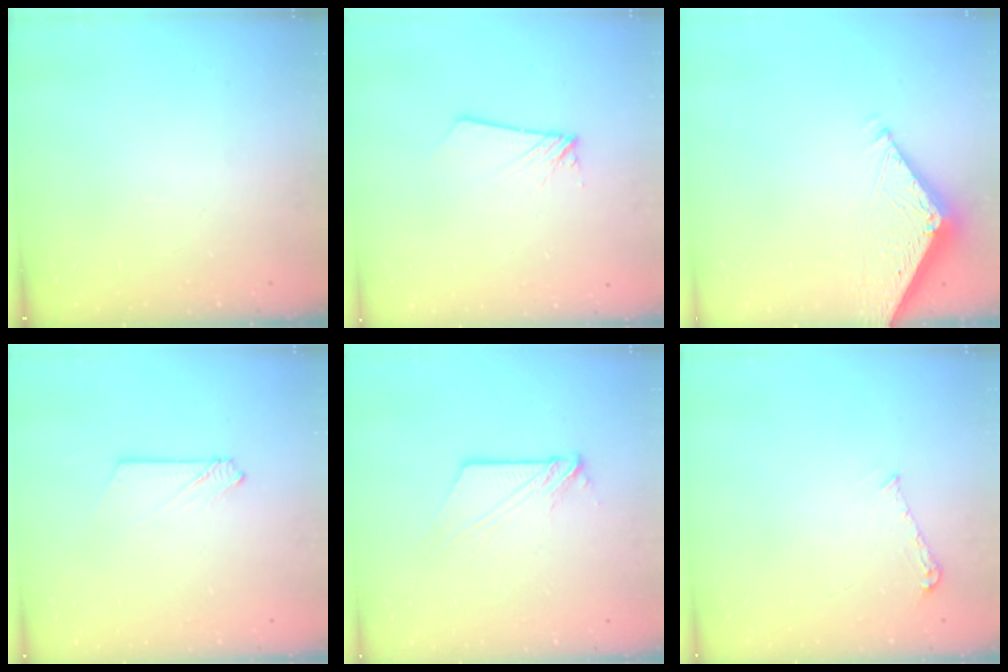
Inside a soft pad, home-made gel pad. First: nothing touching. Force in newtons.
{"total": 1.8, "press": 1.8, "slide": 0.1}
{"total": 6.6, "press": 6.6, "slide": 0.1}
{"total": 3.0, "press": 3.0, "slide": 0.4}
{"total": 7.4, "press": 7.4, "slide": 0.5}
{"total": 5.3, "press": 5.2, "slide": 0.5}